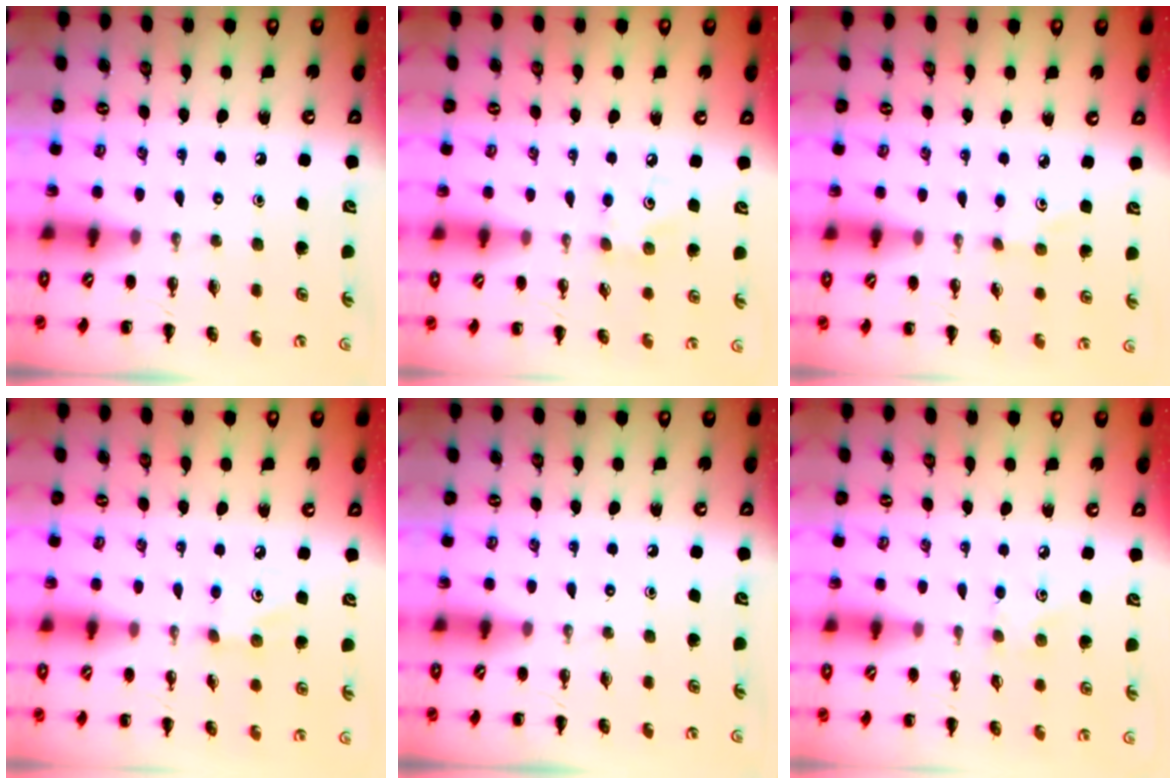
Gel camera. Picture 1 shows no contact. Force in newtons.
{"total": 3.8, "press": 3.7, "slide": 0.8}
{"total": 2.2, "press": 2.1, "slide": 0.7}
{"total": 4.1, "press": 4.0, "slide": 0.9}
{"total": 0.0}
{"total": 4.0, "press": 3.9, "slide": 1.0}